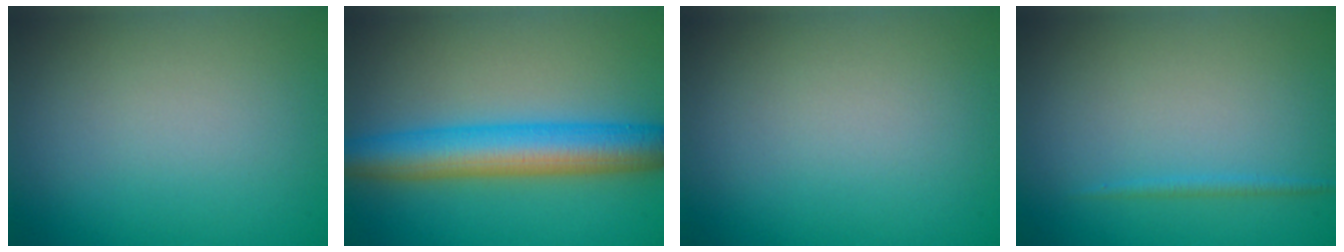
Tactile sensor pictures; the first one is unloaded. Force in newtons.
{"total": 7.1, "press": 7.1, "slide": 0.1}
{"total": 0.0}
{"total": 0.8, "press": 0.8, "slide": 0.1}